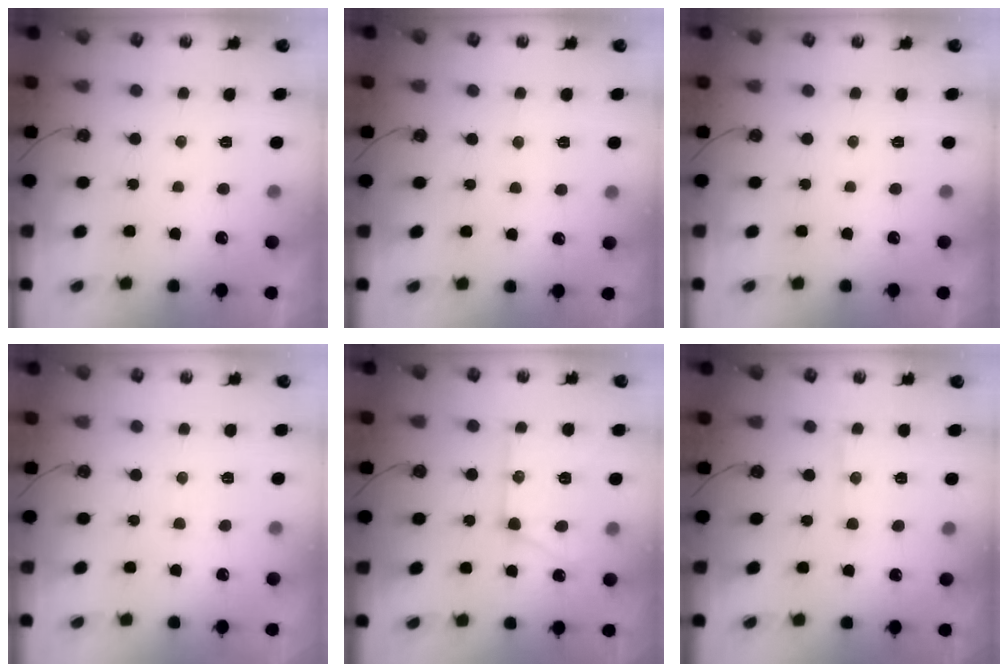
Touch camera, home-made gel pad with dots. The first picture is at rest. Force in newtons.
{"total": 5.4, "press": 5.3, "slide": 1.0}
{"total": 0.0}
{"total": 5.5, "press": 5.5, "slide": 0.7}
{"total": 14.9, "press": 14.8, "slide": 1.1}
{"total": 6.6, "press": 6.6, "slide": 0.3}